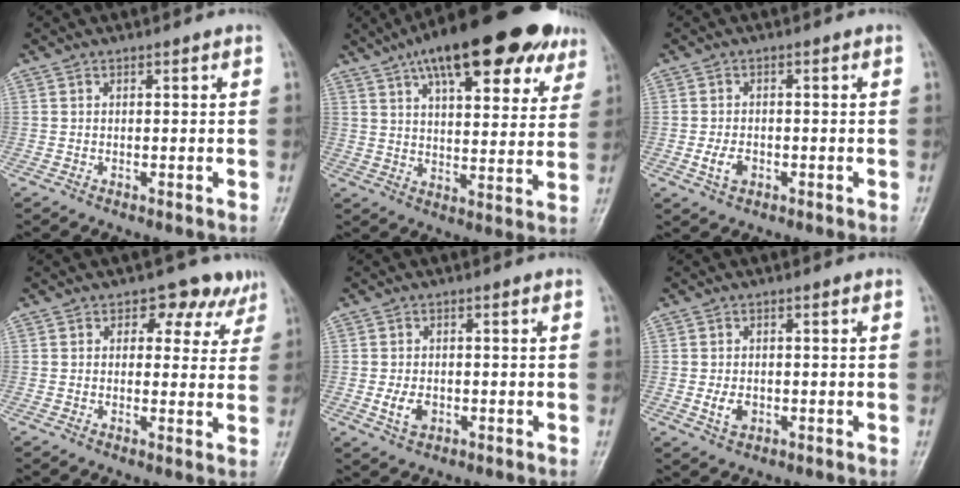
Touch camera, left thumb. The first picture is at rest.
{"total": 25.1, "force": [14.8, 9.4, 17.9], "torque": [-0.236, -0.011, 0.213]}
{"total": 3.4, "force": [-1.1, 2.3, 2.2], "torque": [-0.040, 0.003, -0.020]}
{"total": 6.4, "force": [3.8, 4.5, 2.5], "torque": [0.013, -0.012, 0.036]}
{"total": 3.9, "force": [-1.0, 2.7, 2.6], "torque": [-0.046, -0.001, -0.014]}
{"total": 3.3, "force": [-0.7, 2.3, 2.2], "torque": [-0.036, -0.001, -0.010]}